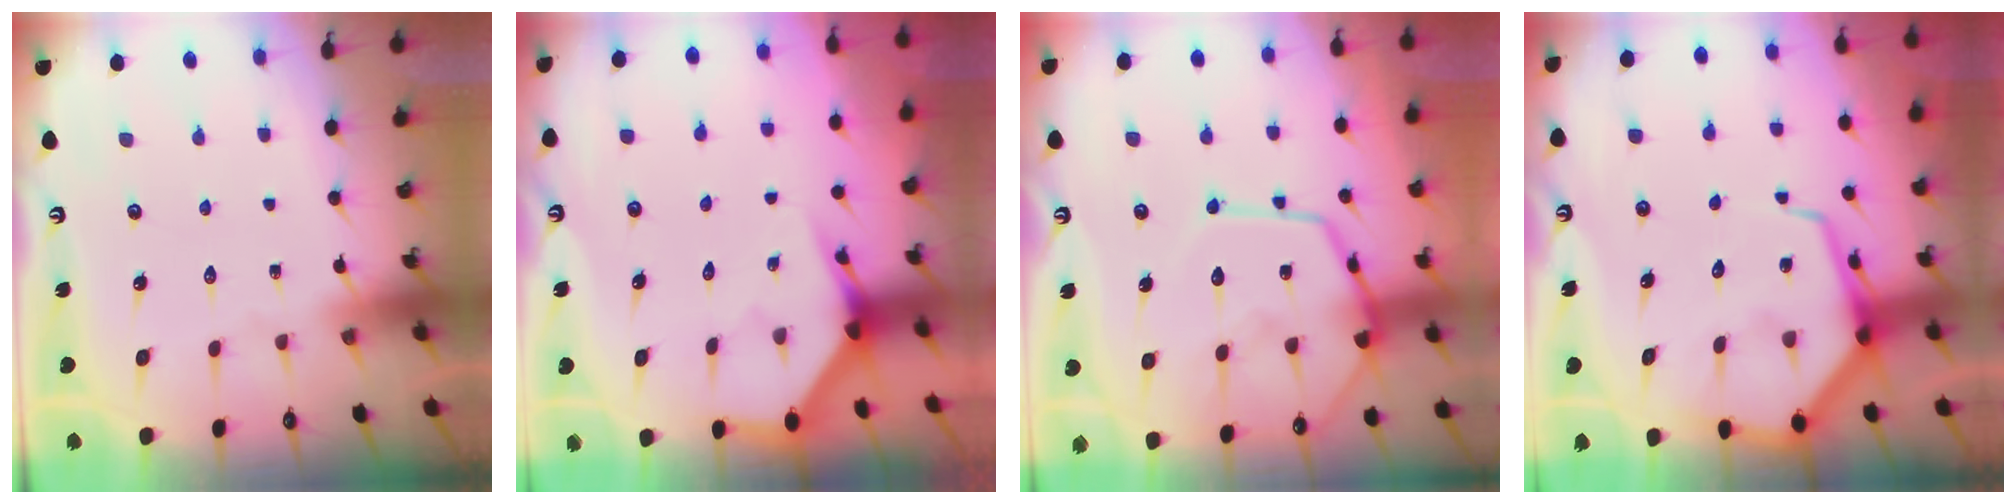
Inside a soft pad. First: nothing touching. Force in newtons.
{"total": 4.0, "press": 4.0, "slide": 0.2}
{"total": 14.8, "press": 14.7, "slide": 1.4}
{"total": 8.8, "press": 8.8, "slide": 1.0}